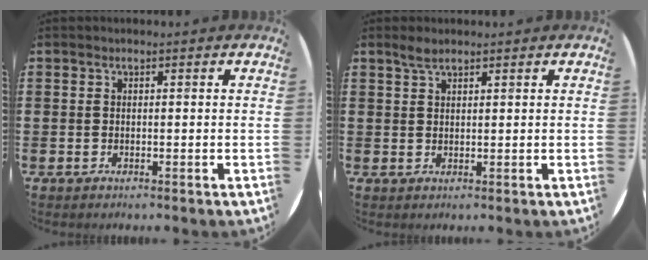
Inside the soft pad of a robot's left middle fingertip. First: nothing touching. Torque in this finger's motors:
{"motor_torque": [0.37, -0.29, 0.03, 0.01]}